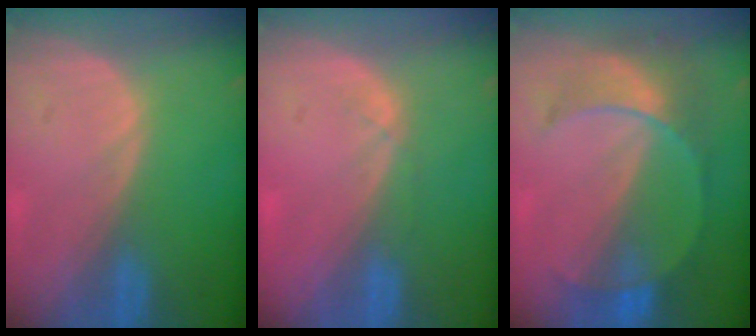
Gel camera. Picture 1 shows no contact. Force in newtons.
{"total": 1.4, "press": 1.3, "slide": 0.5}
{"total": 7.3, "press": 7.0, "slide": 1.8}